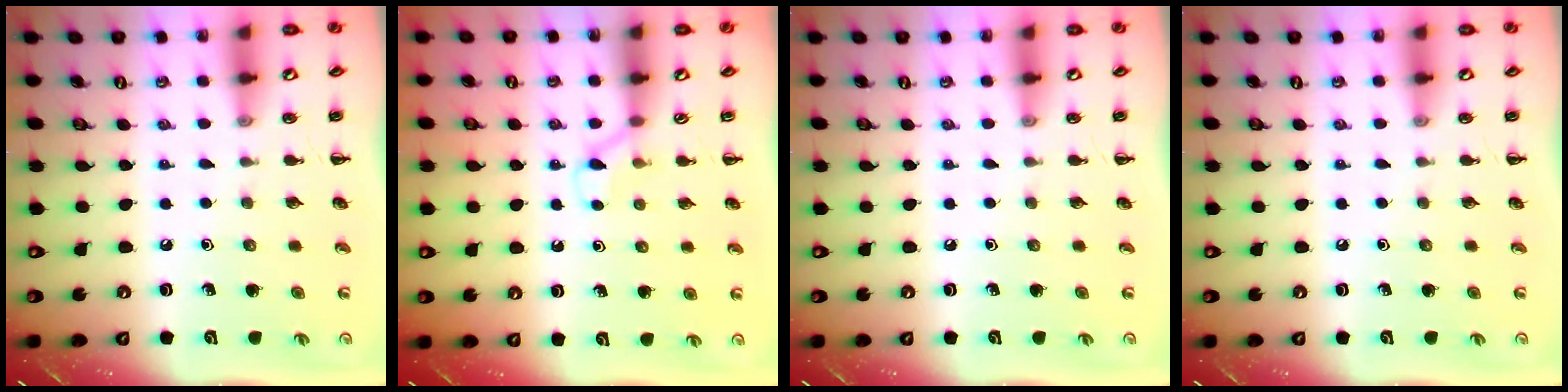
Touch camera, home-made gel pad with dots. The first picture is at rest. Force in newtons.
{"total": 3.9, "press": 3.6, "slide": 1.4}
{"total": 0.0}
{"total": 0.0}